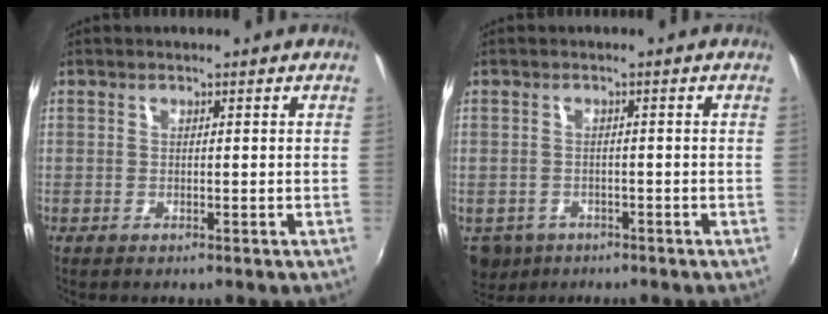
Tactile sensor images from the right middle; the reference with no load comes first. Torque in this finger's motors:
{"motor_torque": [0.32, -0.36, -0.01, -0.01]}